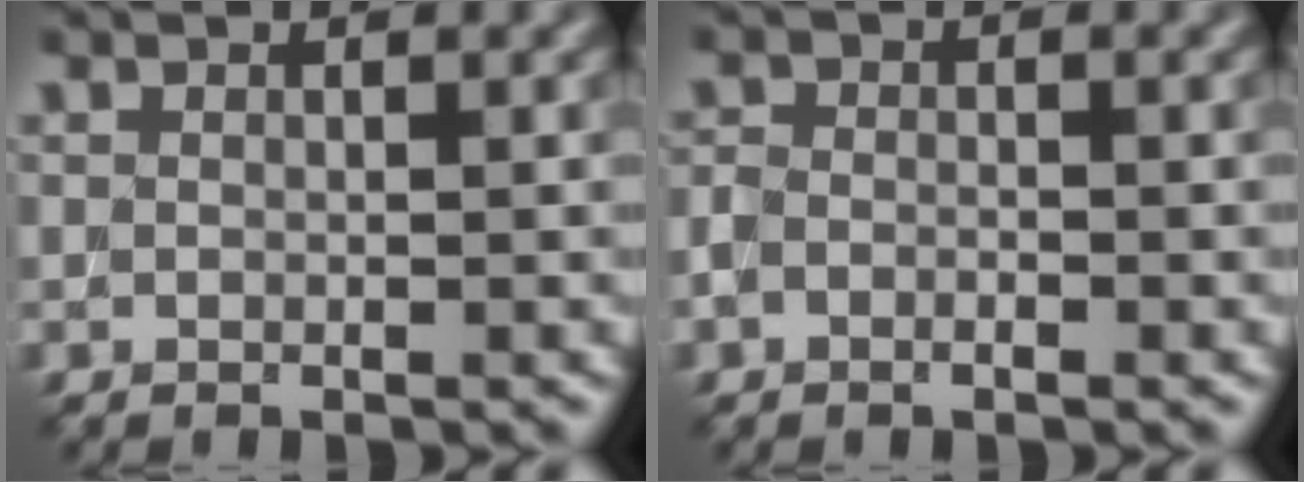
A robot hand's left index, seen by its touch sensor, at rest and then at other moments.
{"total": 1.3, "force": [-0.7, 0.8, 0.7], "torque": [-0.018, 0.003, -0.018]}